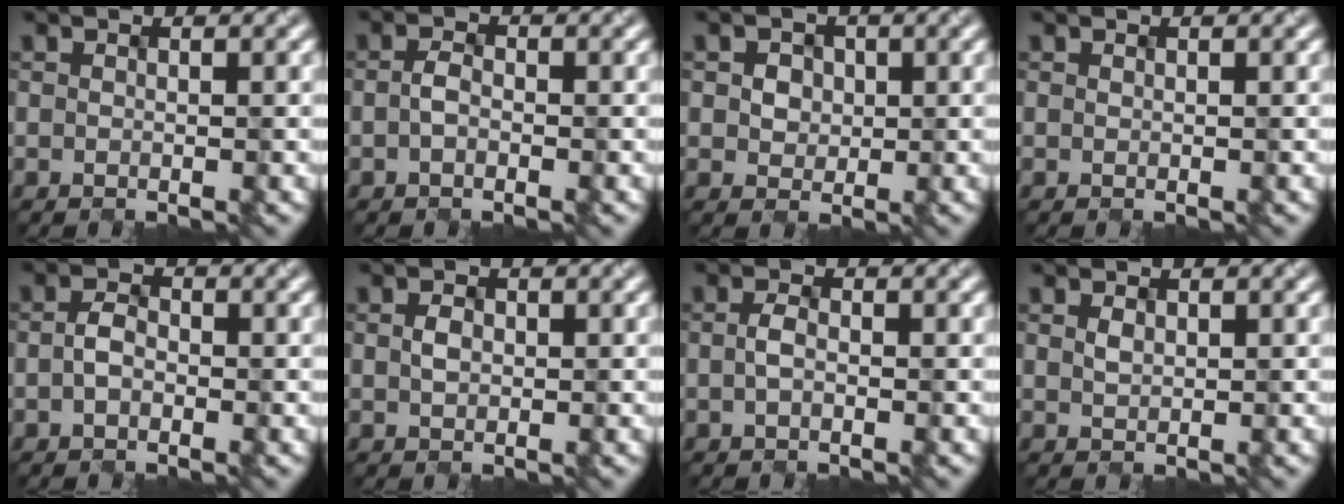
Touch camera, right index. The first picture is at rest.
{"total": 1.3, "force": [-0.6, 0.8, 0.8], "torque": [-0.021, 0.001, -0.010]}
{"total": 2.9, "force": [1.1, 2.4, 1.2], "torque": [-0.030, 0.017, 0.011]}
{"total": 0.0}
{"total": 1.7, "force": [-0.6, 1.2, 1.1], "torque": [-0.025, 0.001, -0.010]}
{"total": 0.8, "force": [-0.2, 0.7, 0.4], "torque": [-0.013, -0.001, 0.003]}
{"total": 1.1, "force": [-0.4, 0.5, 0.8], "torque": [-0.023, -0.001, -0.005]}
{"total": 0.0}